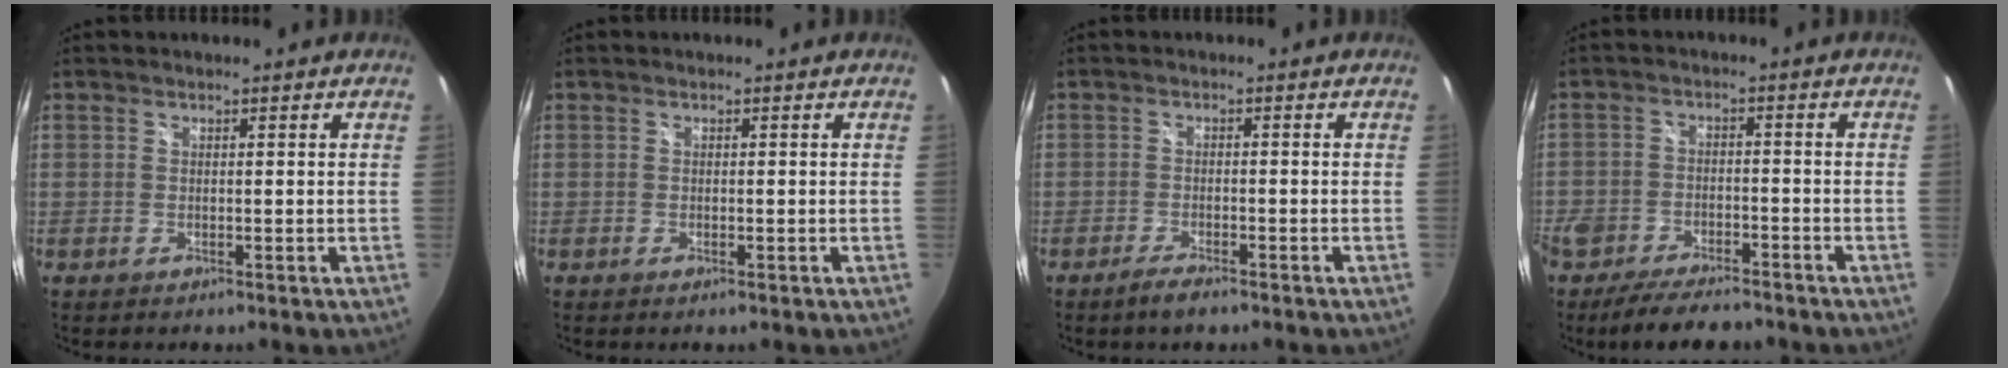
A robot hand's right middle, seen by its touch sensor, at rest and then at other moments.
{"total": 0.0}
{"total": 2.9, "force": [-2.4, 0.5, 1.6], "torque": [-0.047, -0.002, -0.047]}
{"total": 11.3, "force": [-9.2, 4.0, 5.2], "torque": [-0.124, -0.024, -0.154]}